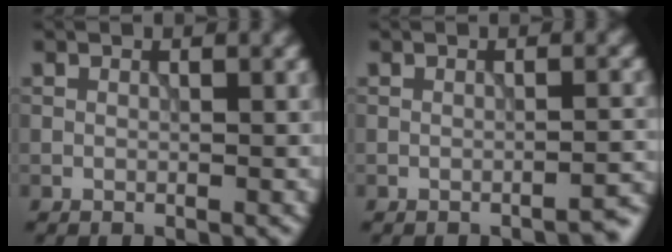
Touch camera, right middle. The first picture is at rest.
{"total": 1.7, "force": [-1.5, 0.2, 0.7], "torque": [0.003, 0.009, -0.024]}